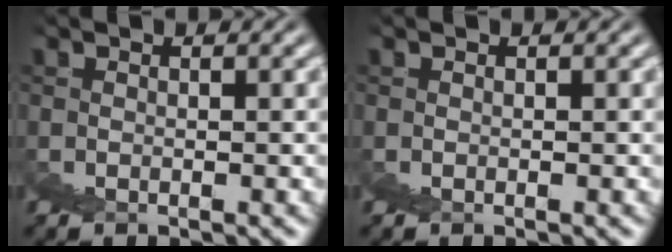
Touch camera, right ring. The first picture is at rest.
{"total": 0.0}